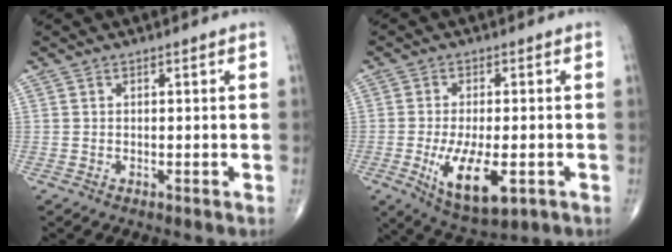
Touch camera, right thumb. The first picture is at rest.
{"total": 11.1, "force": [-3.4, 4.6, 9.6], "torque": [-0.161, -0.012, -0.046]}